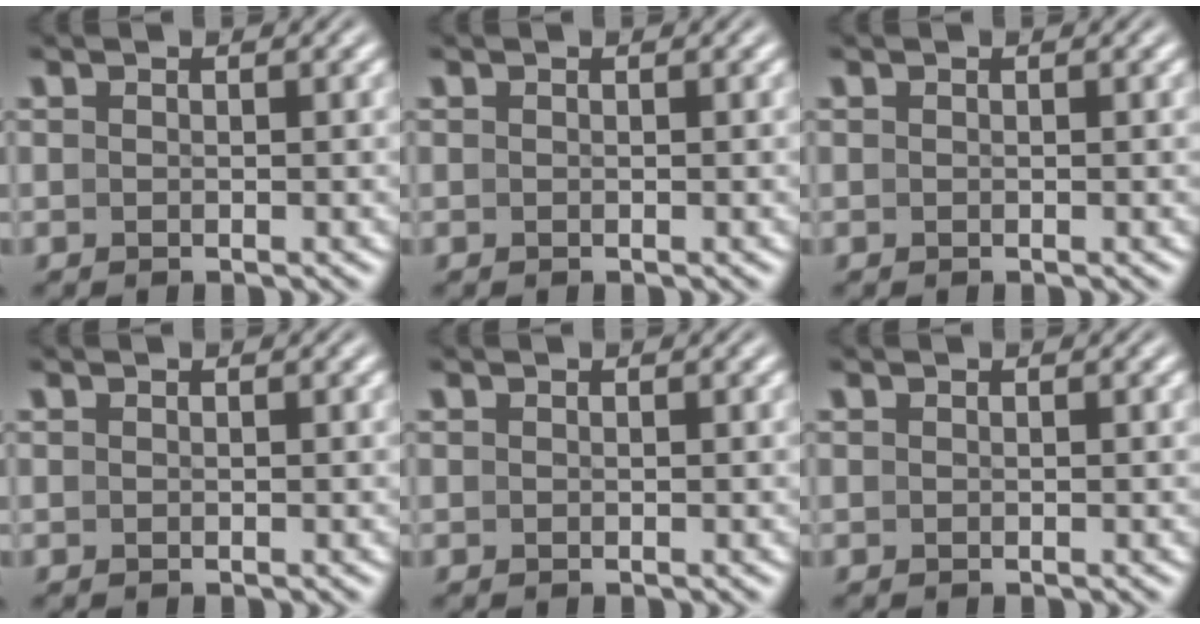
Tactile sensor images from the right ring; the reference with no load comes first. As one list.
[{"total": 0.0}, {"total": 0.0}, {"total": 0.0}, {"total": 0.0}, {"total": 0.0}]